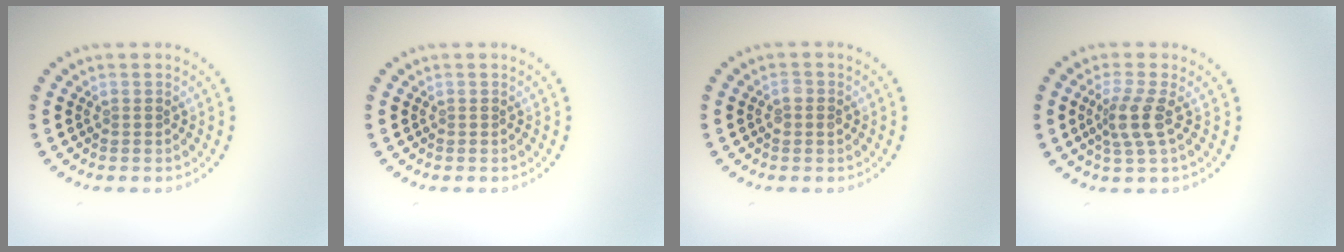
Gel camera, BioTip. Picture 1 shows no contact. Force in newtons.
{"total": 0.0}
{"total": 1.1, "press": 1.1, "slide": 0.0}
{"total": 2.7, "press": 2.0, "slide": 1.8}